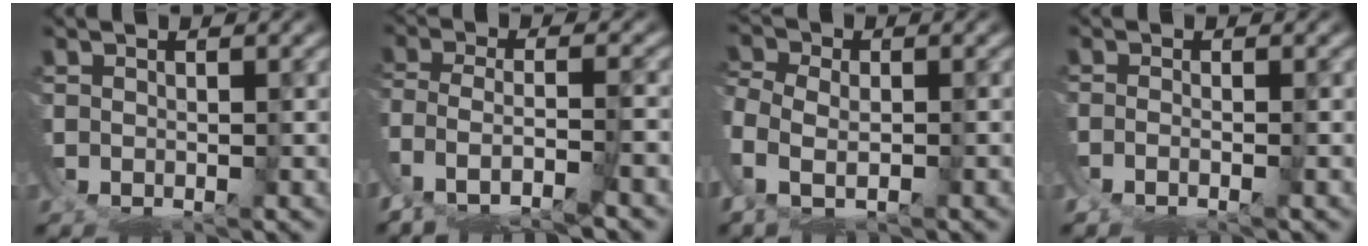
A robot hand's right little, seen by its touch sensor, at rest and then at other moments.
{"total": 3.9, "force": [-1.8, 1.7, 3.0], "torque": [-0.089, -0.030, -0.015]}
{"total": 3.1, "force": [-0.3, 2.3, 2.1], "torque": [-0.074, -0.018, 0.003]}
{"total": 2.0, "force": [-1.3, 0.3, 1.5], "torque": [-0.033, -0.015, -0.014]}